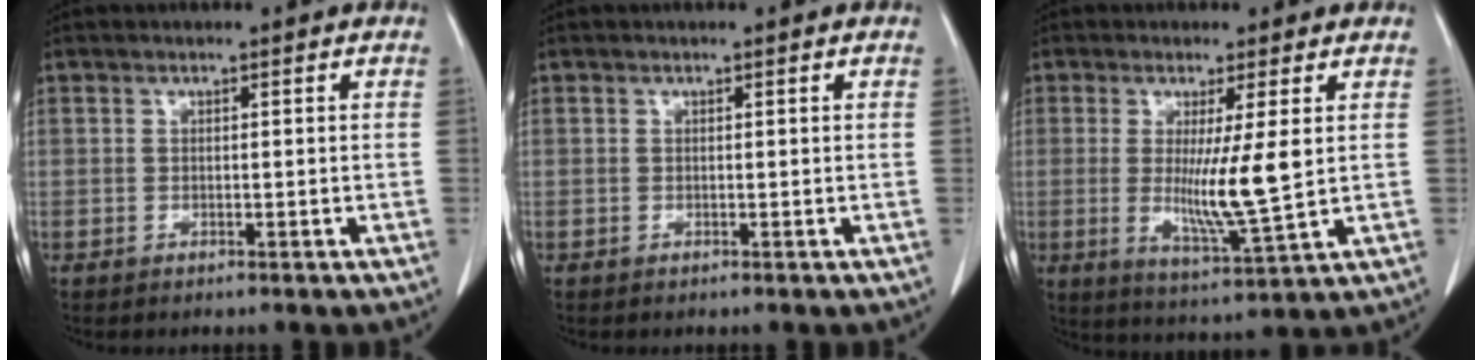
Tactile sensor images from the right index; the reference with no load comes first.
{"total": 0.0}
{"total": 8.9, "force": [0.7, -0.2, 8.9], "torque": [-0.168, -0.034, 0.013]}